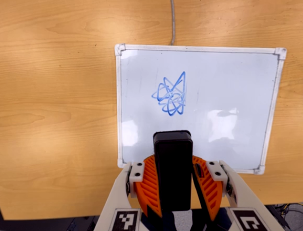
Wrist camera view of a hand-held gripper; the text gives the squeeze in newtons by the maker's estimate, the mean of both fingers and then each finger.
{"total": 7.4, "left": 7.9, "right": 7.0}